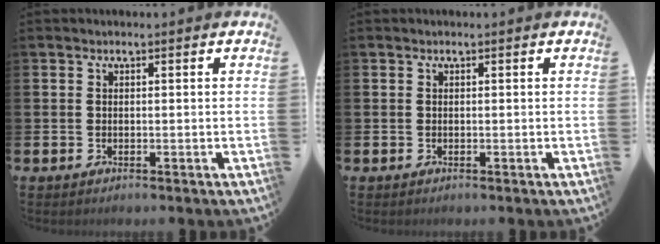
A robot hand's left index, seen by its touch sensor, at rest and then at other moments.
{"total": 0.0}